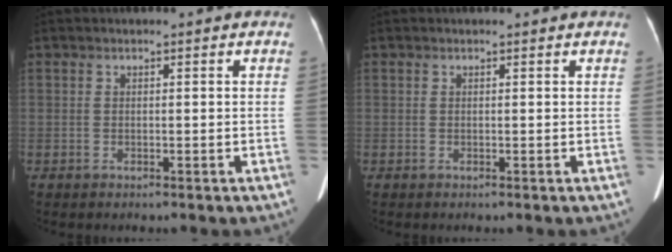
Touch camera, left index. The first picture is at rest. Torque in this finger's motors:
{"motor_torque": [0.13, -0.01, -0.02, -0.01]}